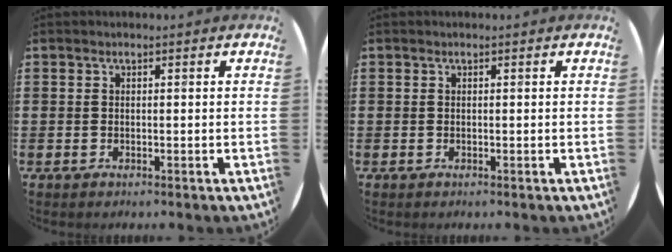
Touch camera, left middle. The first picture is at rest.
{"total": 0.0}